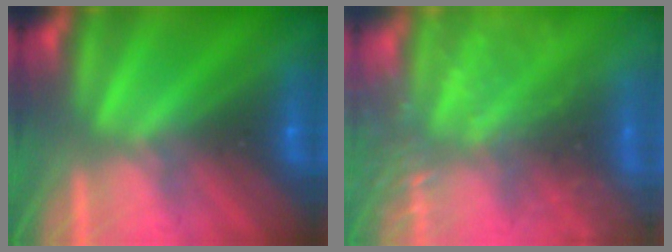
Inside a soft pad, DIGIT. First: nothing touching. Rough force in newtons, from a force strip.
{"total": 7.4}